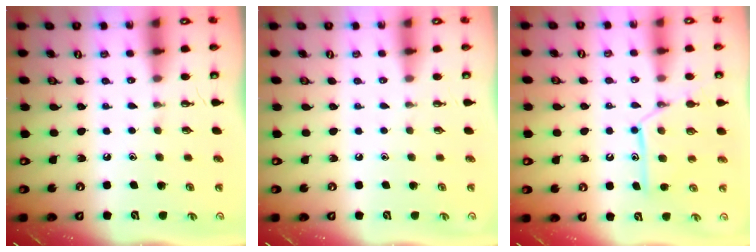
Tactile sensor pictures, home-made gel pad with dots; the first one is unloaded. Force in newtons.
{"total": 0.0}
{"total": 12.2, "press": 12.2, "slide": 0.9}